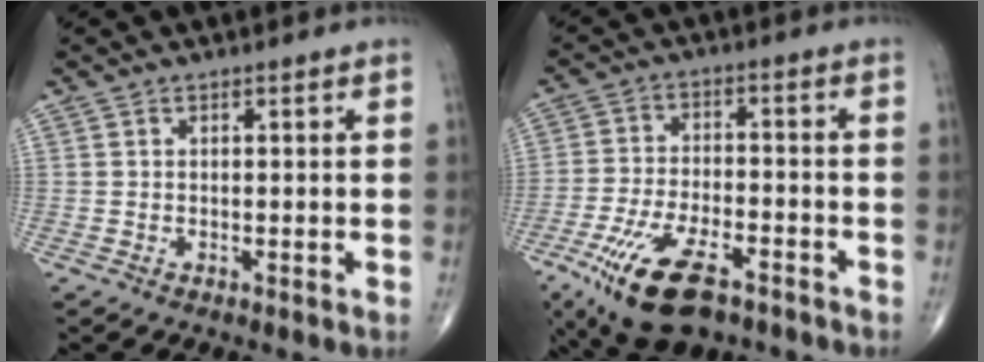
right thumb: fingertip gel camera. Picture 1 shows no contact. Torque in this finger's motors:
{"motor_torque": [0.43, 0.29, 1.07, -0.74, 0.37]}